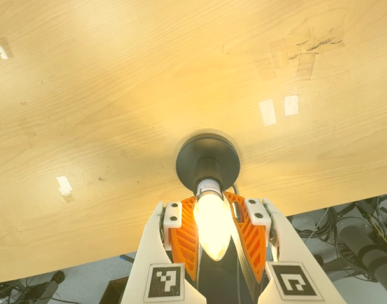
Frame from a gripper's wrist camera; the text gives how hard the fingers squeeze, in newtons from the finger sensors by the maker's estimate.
{"total": 26.0, "left": 23.1, "right": 29.0}